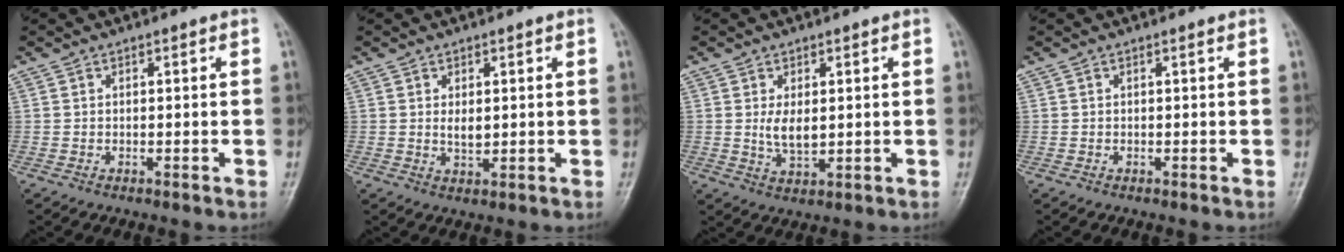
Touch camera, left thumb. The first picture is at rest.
{"total": 2.7, "force": [0.5, 1.6, 2.1], "torque": [-0.026, -0.008, 0.010]}
{"total": 4.6, "force": [0.6, 2.6, 3.7], "torque": [-0.061, -0.013, 0.016]}
{"total": 0.0}